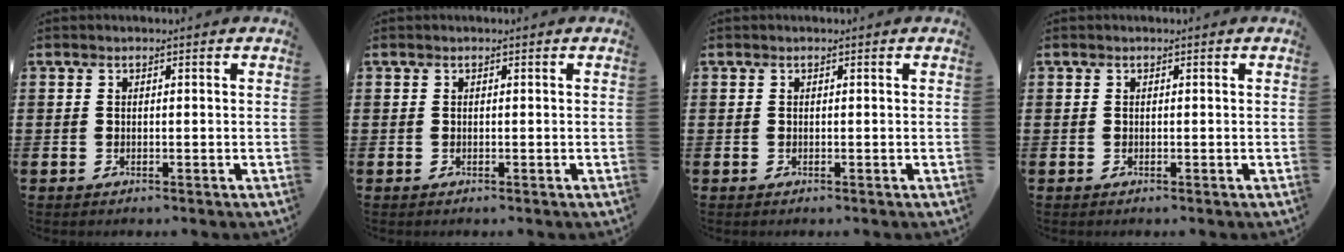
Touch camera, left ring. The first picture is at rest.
{"total": 0.0}
{"total": 0.0}
{"total": 0.0}